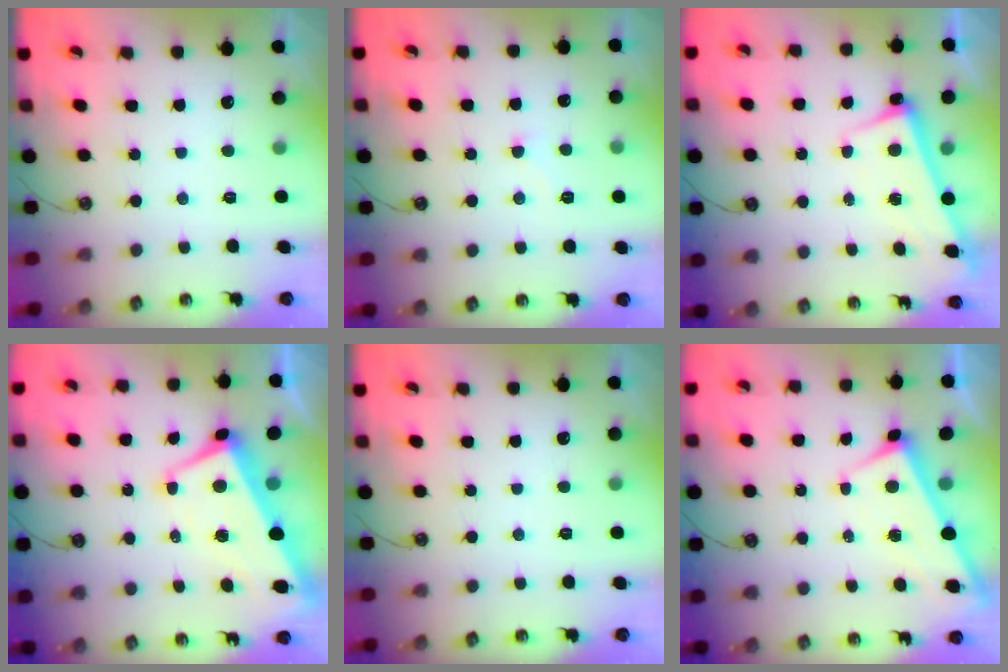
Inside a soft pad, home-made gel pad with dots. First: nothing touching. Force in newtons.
{"total": 3.9, "press": 3.9, "slide": 0.4}
{"total": 2.7, "press": 2.5, "slide": 1.0}
{"total": 1.8, "press": 1.2, "slide": 1.3}
{"total": 0.0}
{"total": 2.8, "press": 2.8, "slide": 0.1}